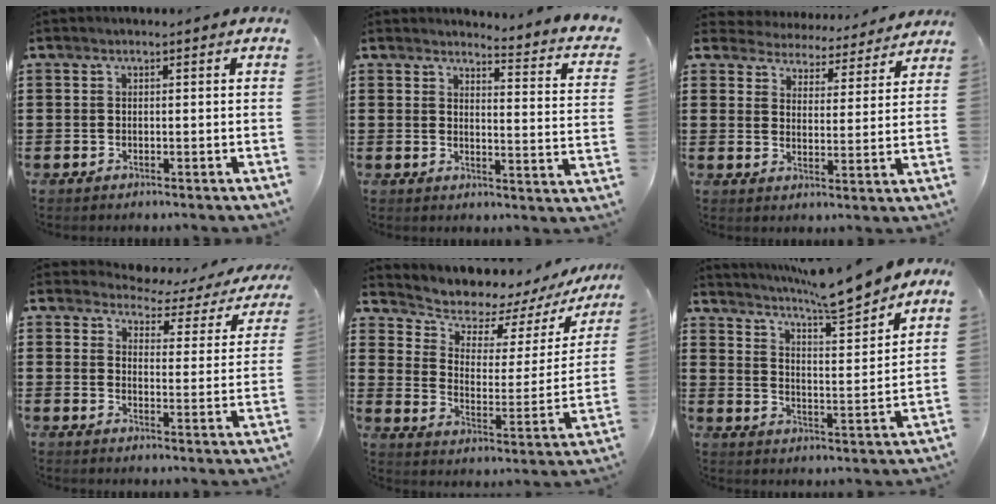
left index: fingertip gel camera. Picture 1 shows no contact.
{"total": 2.9, "force": [2.7, -0.3, 1.1], "torque": [-0.031, -0.032, 0.038]}
{"total": 4.5, "force": [4.4, 0.4, -0.5], "torque": [-0.012, -0.041, 0.072]}
{"total": 2.9, "force": [2.8, 0.8, 0.3], "torque": [-0.028, -0.023, 0.040]}
{"total": 5.5, "force": [5.0, 2.2, 0.9], "torque": [-0.045, -0.043, 0.081]}
{"total": 7.7, "force": [7.1, -0.4, 2.9], "torque": [-0.066, -0.047, 0.119]}